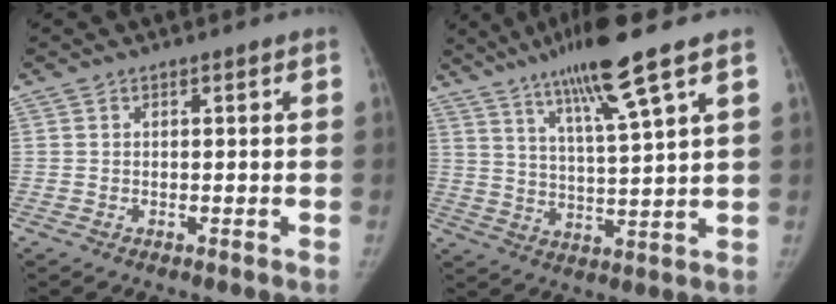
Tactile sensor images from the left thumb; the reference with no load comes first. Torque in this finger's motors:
{"motor_torque": [0.82, -0.47, 1.26, -1.00, 0.32]}